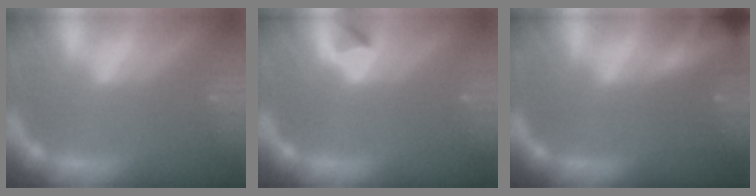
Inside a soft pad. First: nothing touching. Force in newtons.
{"total": 0.9}
{"total": 7.9}